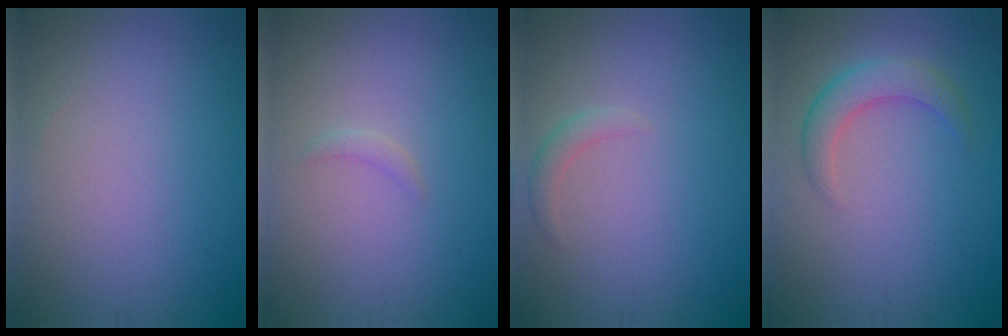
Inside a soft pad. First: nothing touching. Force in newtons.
{"total": 0.8, "press": 0.7, "slide": 0.2}
{"total": 1.2, "press": 1.2, "slide": 0.2}
{"total": 3.0, "press": 3.0, "slide": 0.1}